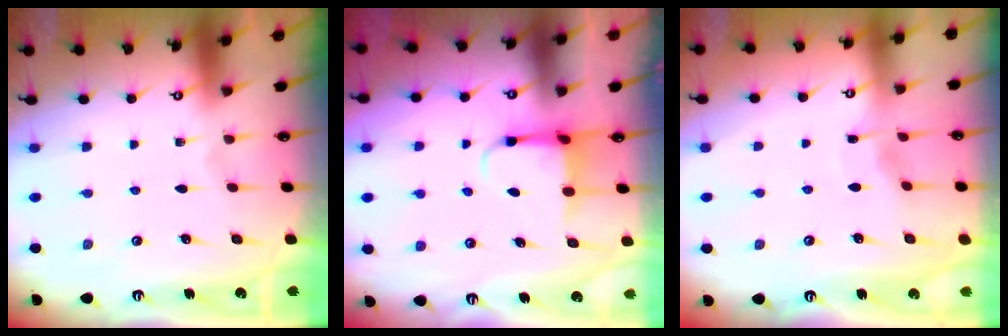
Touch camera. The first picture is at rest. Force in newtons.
{"total": 4.0, "press": 3.8, "slide": 1.1}
{"total": 2.7, "press": 2.7, "slide": 0.3}